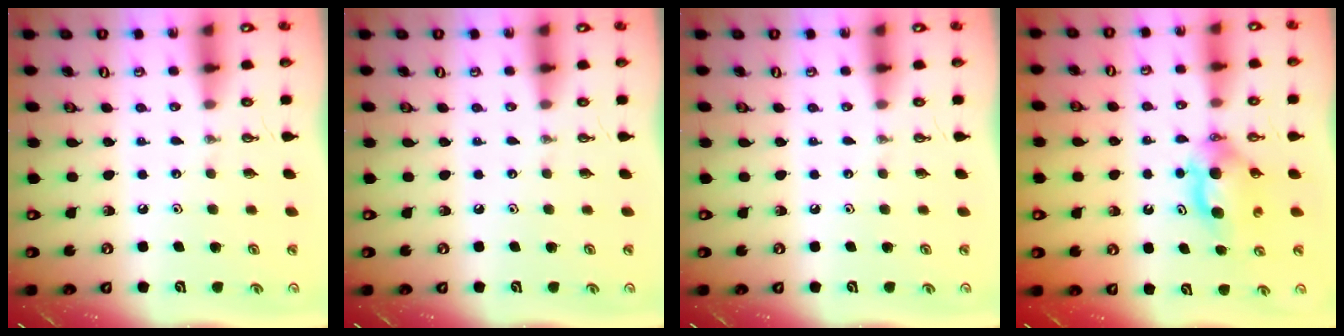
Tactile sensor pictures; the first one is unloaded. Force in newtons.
{"total": 0.0}
{"total": 0.0}
{"total": 7.5, "press": 5.0, "slide": 5.6}